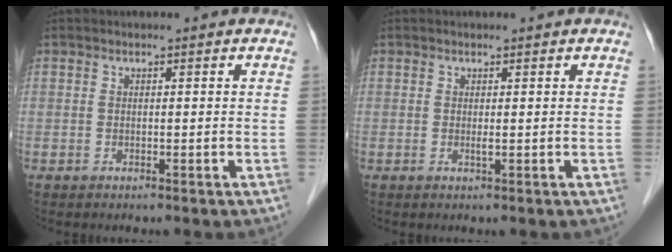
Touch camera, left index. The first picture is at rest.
{"total": 0.6, "force": [0.2, 0.0, 0.6], "torque": [-0.011, 0.000, 0.003]}